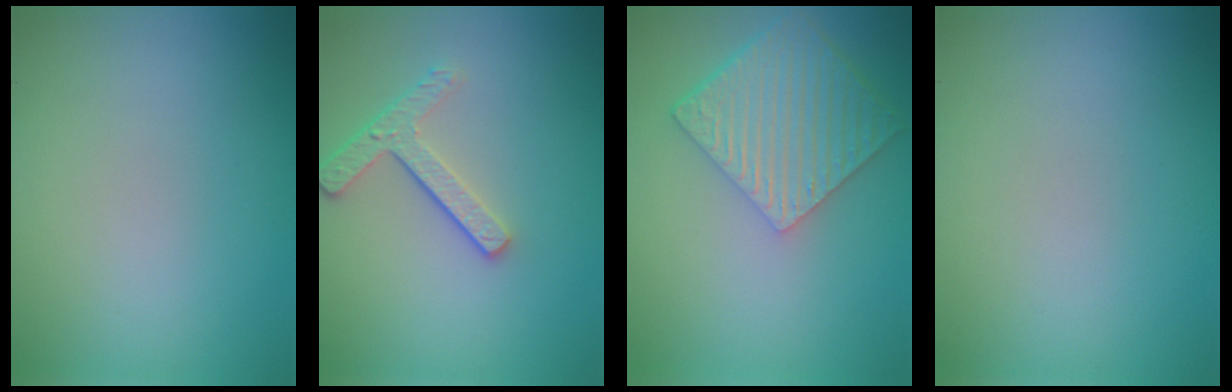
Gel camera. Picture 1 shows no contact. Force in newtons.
{"total": 2.9, "press": 2.4, "slide": 1.6}
{"total": 6.1, "press": 4.5, "slide": 4.1}
{"total": 0.0}